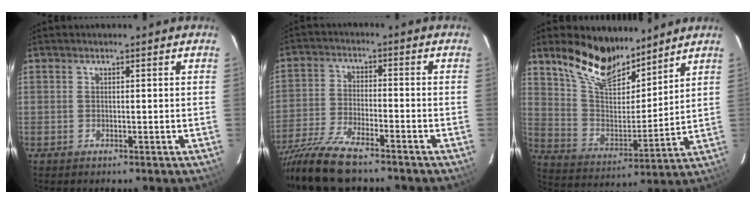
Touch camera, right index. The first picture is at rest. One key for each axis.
{"total": 14.4, "fx": -11.9, "fy": 3.2, "fz": 7.5, "tx": -0.171, "ty": -0.039, "tz": -0.218}
{"total": 15.1, "fx": 11.8, "fy": 5.9, "fz": 7.4, "tx": -0.149, "ty": 0.008, "tz": 0.222}